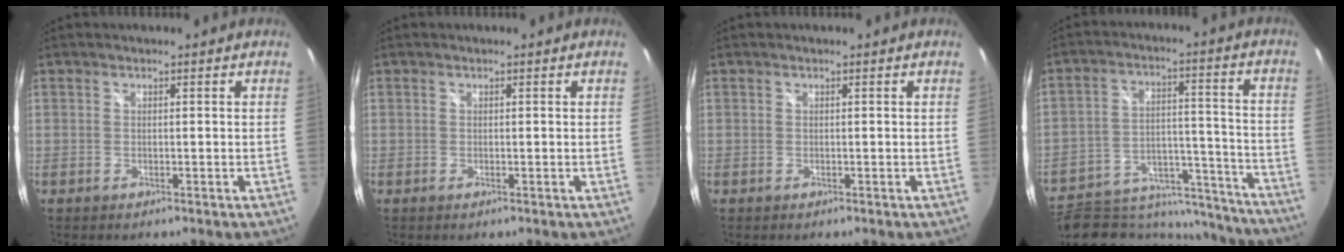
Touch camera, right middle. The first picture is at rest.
{"total": 0.0}
{"total": 0.0}
{"total": 20.1, "force": [-16.1, 9.5, 7.5], "torque": [-0.137, 0.040, -0.197]}